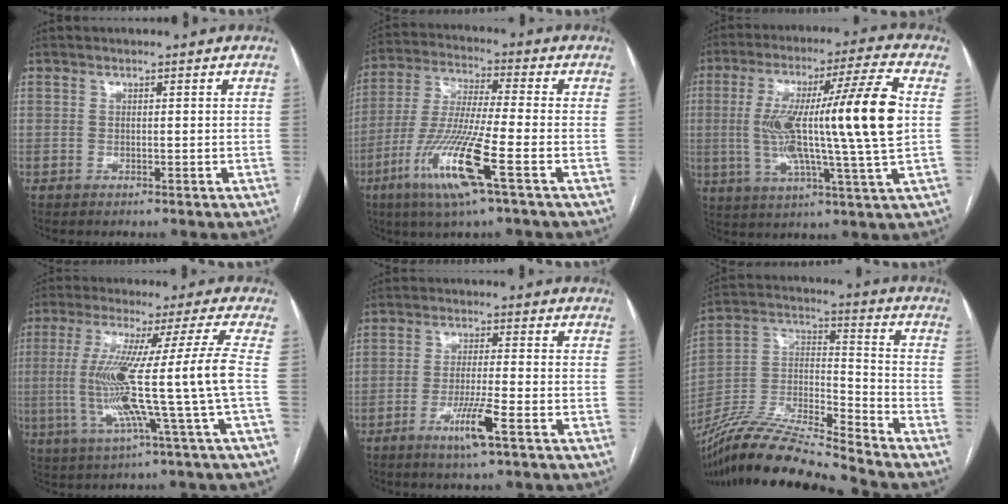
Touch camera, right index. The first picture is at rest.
{"total": 13.8, "force": [-6.1, 0.0, 12.3], "torque": [-0.260, -0.024, -0.118]}
{"total": 20.1, "force": [1.2, -0.2, 20.0], "torque": [-0.353, 0.012, 0.008]}
{"total": 14.7, "force": [-2.0, -2.5, 14.3], "torque": [-0.267, -0.003, -0.036]}
{"total": 6.3, "force": [-3.2, -0.4, 5.4], "torque": [-0.101, -0.012, -0.060]}
{"total": 17.1, "force": [-15.7, -0.1, 6.6], "torque": [-0.126, 0.018, -0.293]}